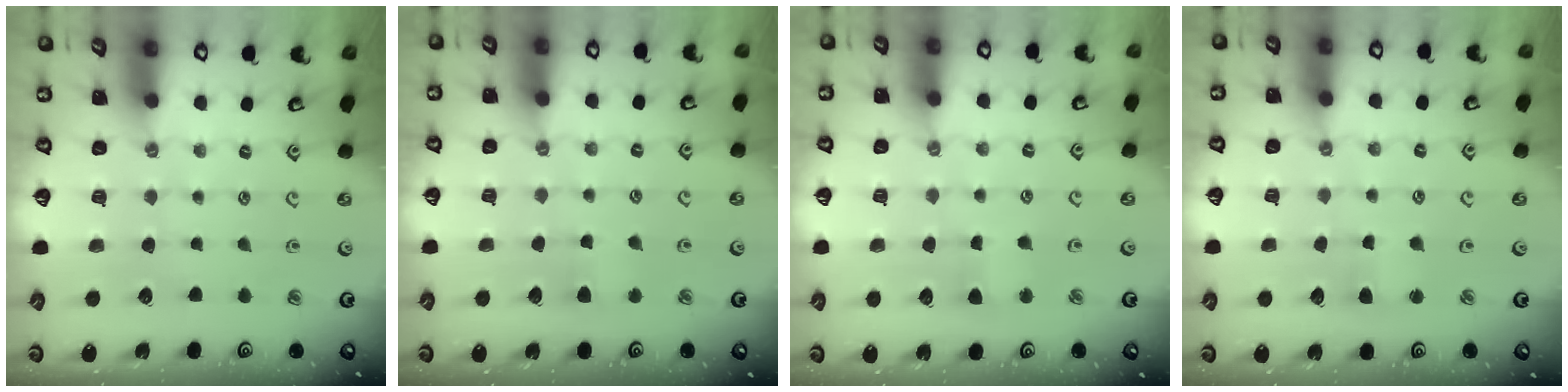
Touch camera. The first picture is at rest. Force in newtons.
{"total": 3.5, "press": 3.5, "slide": 0.5}
{"total": 2.8, "press": 2.7, "slide": 0.4}
{"total": 2.6, "press": 2.6, "slide": 0.4}